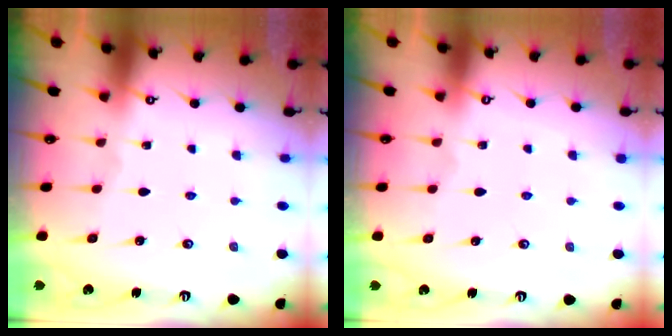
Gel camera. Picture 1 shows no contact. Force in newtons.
{"total": 3.9, "press": 3.9, "slide": 0.1}